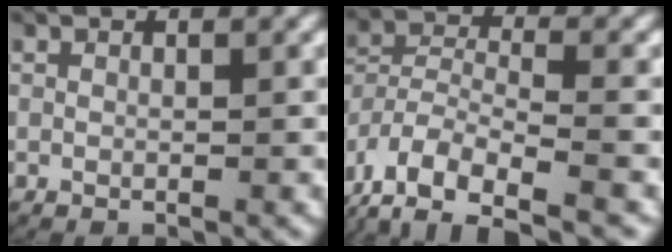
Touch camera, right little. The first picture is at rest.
{"total": 7.1, "force": [-3.4, 4.4, 4.5], "torque": [-0.097, -0.017, -0.052]}